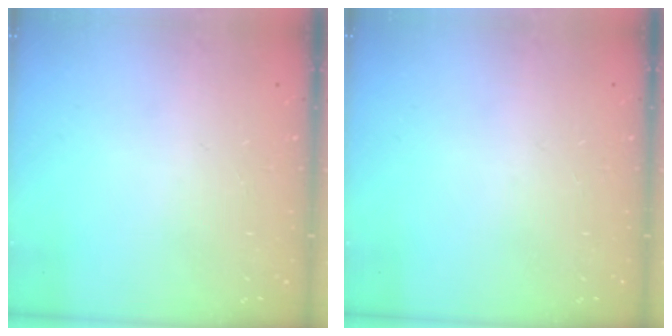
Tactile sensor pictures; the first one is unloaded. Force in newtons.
{"total": 0.0}